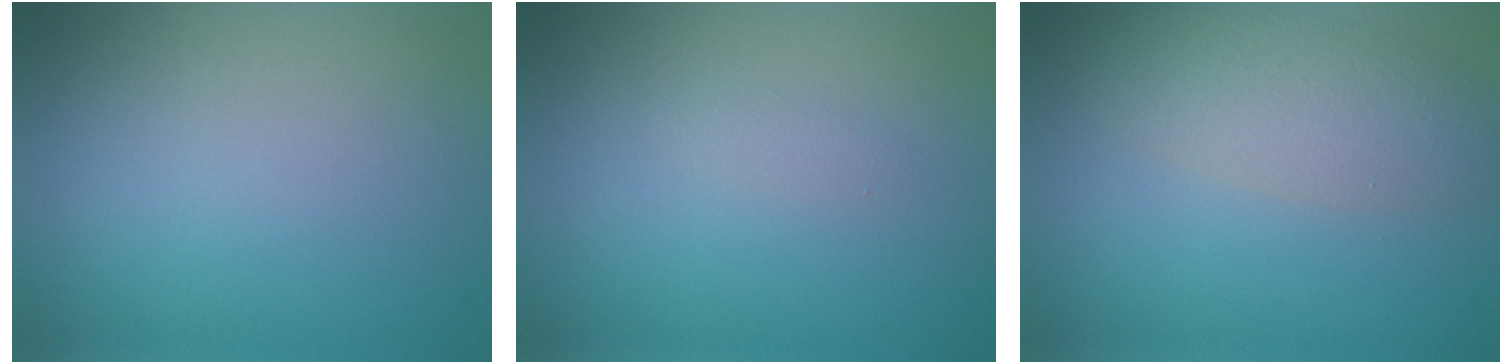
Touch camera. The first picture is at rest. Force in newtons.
{"total": 0.6, "press": 0.6, "slide": 0.0}
{"total": 4.5, "press": 4.5, "slide": 0.2}